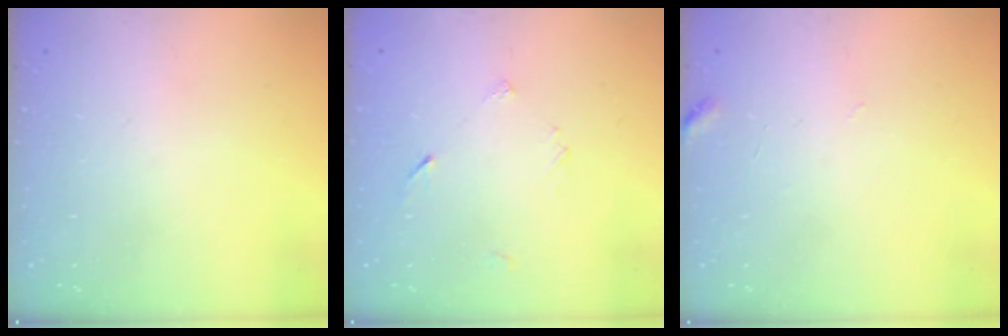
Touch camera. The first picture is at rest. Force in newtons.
{"total": 3.3, "press": 3.3, "slide": 0.4}
{"total": 3.2, "press": 3.2, "slide": 0.4}